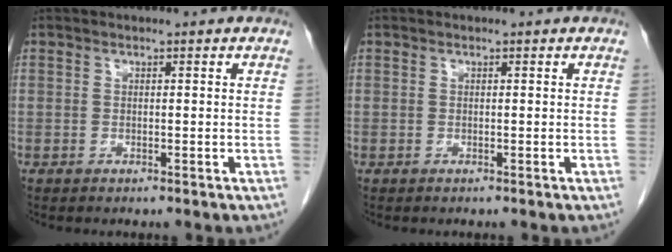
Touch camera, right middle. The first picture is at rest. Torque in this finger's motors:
{"motor_torque": [0.00, 0.00, 0.00, -0.01]}